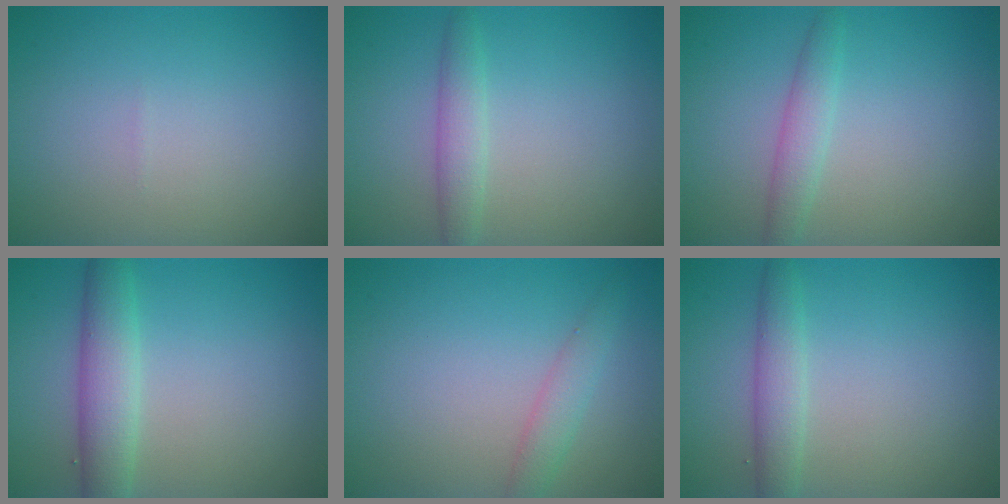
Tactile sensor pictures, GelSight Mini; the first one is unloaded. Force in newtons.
{"total": 2.1, "press": 2.1, "slide": 0.1}
{"total": 2.1, "press": 2.1, "slide": 0.1}
{"total": 3.8, "press": 3.8, "slide": 0.1}
{"total": 1.9, "press": 1.9, "slide": 0.2}
{"total": 2.4, "press": 2.4, "slide": 0.1}